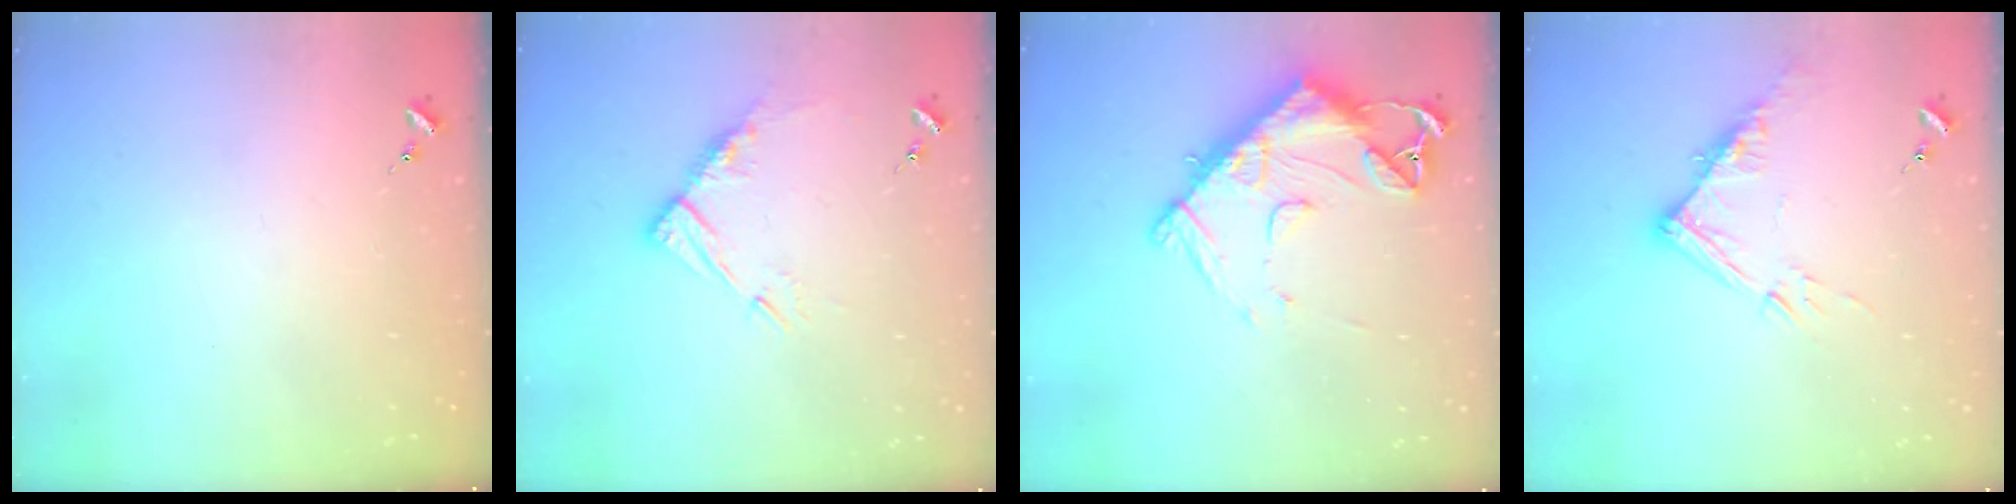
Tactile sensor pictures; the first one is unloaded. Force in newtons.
{"total": 10.2, "press": 10.1, "slide": 0.9}
{"total": 15.0, "press": 14.9, "slide": 1.6}
{"total": 12.1, "press": 12.1, "slide": 1.2}